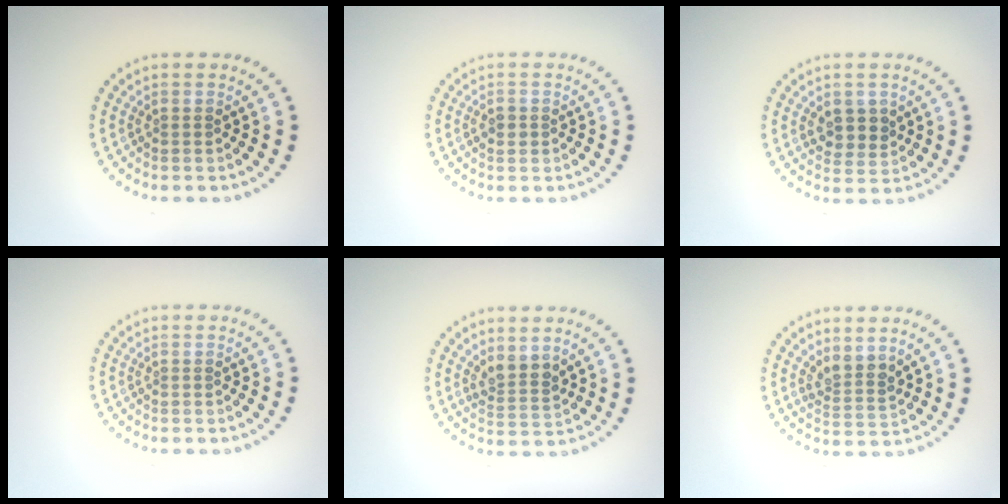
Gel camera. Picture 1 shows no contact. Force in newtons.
{"total": 1.4, "press": 1.3, "slide": 0.2}
{"total": 2.6, "press": 2.4, "slide": 0.8}
{"total": 0.0}
{"total": 2.2, "press": 1.8, "slide": 1.2}
{"total": 2.3, "press": 1.8, "slide": 1.4}